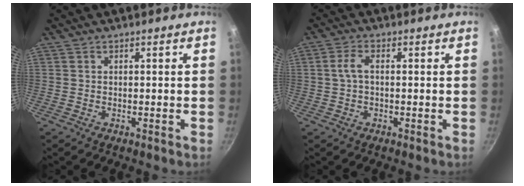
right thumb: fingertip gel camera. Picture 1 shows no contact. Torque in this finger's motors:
{"motor_torque": [-0.37, 0.17, -0.41, -0.02, 0.10]}